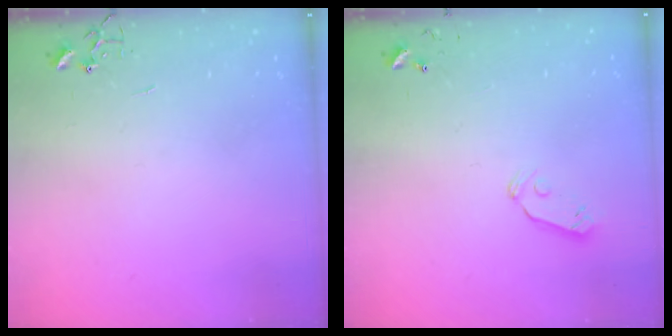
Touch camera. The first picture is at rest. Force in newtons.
{"total": 5.9, "press": 5.8, "slide": 1.0}